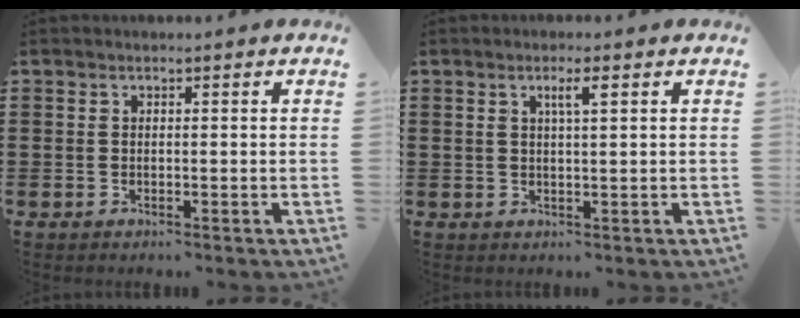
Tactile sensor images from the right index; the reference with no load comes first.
{"total": 2.5, "force": [1.1, 0.3, 2.2], "torque": [-0.045, 0.005, 0.015]}